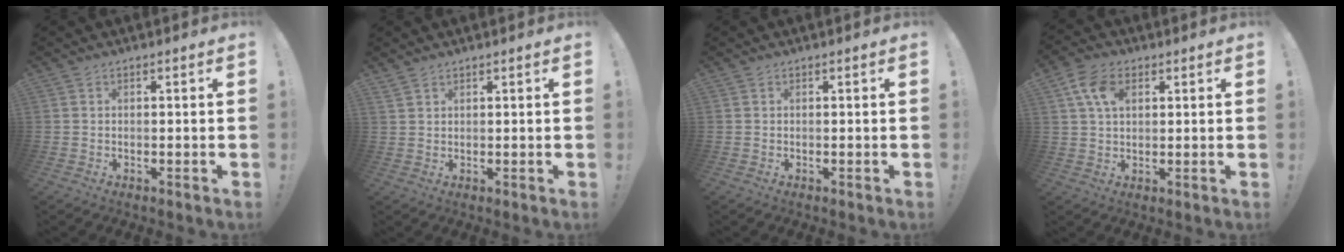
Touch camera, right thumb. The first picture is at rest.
{"total": 1.9, "force": [1.6, 0.8, 0.6], "torque": [-0.006, -0.012, 0.031]}
{"total": 0.0}
{"total": 8.6, "force": [3.2, 5.6, 5.8], "torque": [-0.115, 0.006, 0.063]}